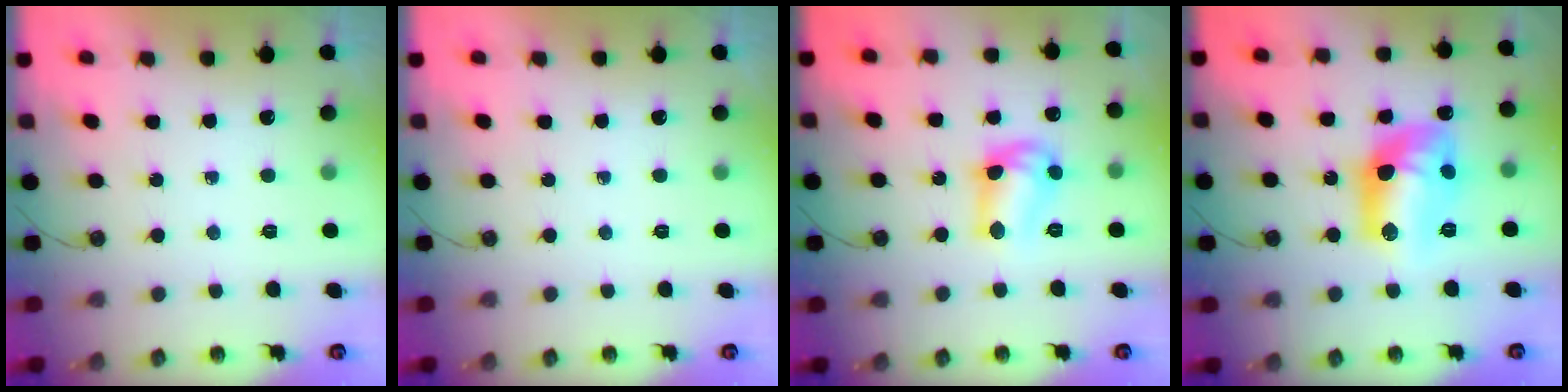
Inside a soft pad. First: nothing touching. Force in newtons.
{"total": 0.0}
{"total": 10.9, "press": 10.9, "slide": 0.6}
{"total": 13.5, "press": 13.5, "slide": 1.0}